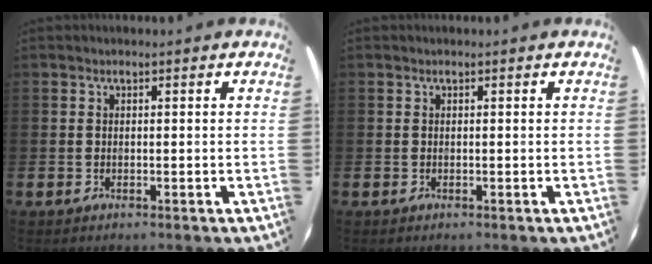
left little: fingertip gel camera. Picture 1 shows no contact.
{"total": 0.0}